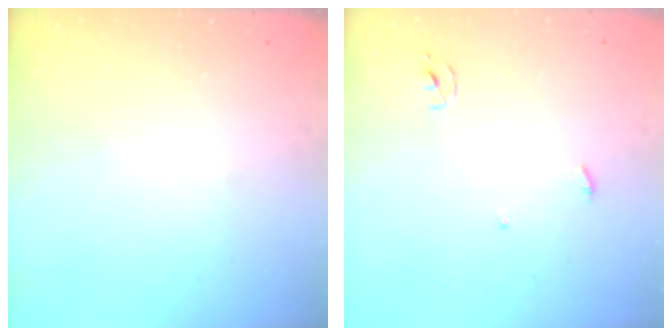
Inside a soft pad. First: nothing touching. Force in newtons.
{"total": 2.5, "press": 2.5, "slide": 0.1}